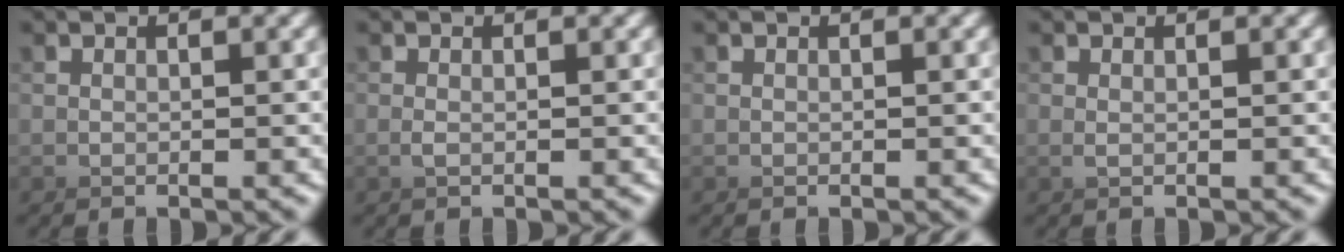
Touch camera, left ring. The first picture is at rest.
{"total": 1.5, "force": [0.0, -1.4, 0.4], "torque": [-0.002, 0.008, 0.001]}
{"total": 0.0}
{"total": 1.4, "force": [0.0, -1.4, 0.2], "torque": [0.005, 0.007, 0.001]}